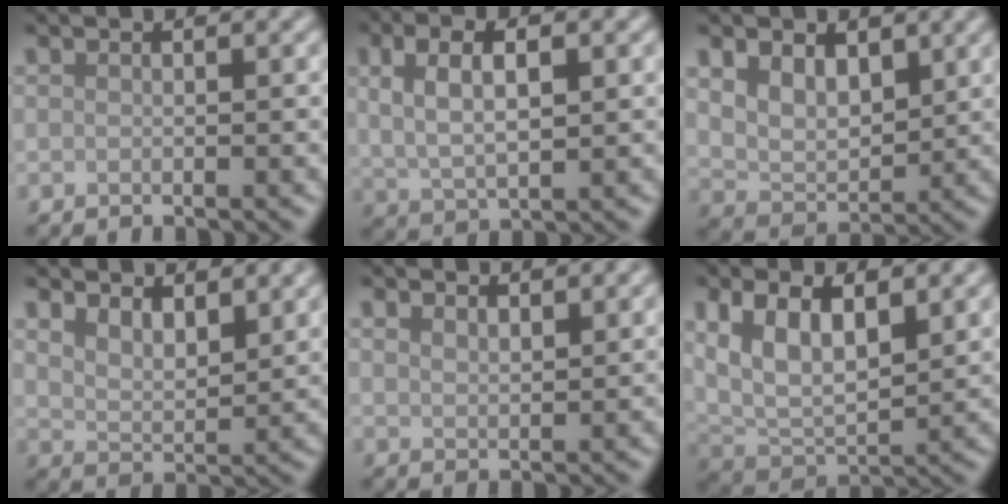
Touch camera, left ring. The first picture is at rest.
{"total": 5.4, "force": [1.3, 2.3, 4.6], "torque": [-0.088, 0.003, 0.026]}
{"total": 4.1, "force": [1.7, 2.7, 2.5], "torque": [-0.058, -0.012, 0.032]}
{"total": 4.6, "force": [3.2, 2.0, 2.5], "torque": [-0.052, -0.004, 0.056]}
{"total": 2.0, "force": [1.8, 0.6, 0.8], "torque": [-0.015, -0.001, 0.034]}
{"total": 7.9, "force": [2.8, 4.1, 6.2], "torque": [-0.131, -0.004, 0.049]}